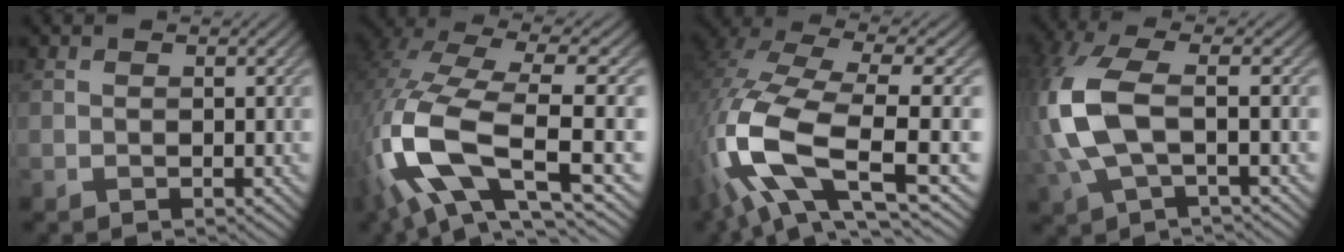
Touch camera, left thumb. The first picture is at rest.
{"total": 16.4, "force": [-3.5, 7.1, 14.4], "torque": [-0.349, -0.026, -0.046]}
{"total": 15.8, "force": [-3.5, 6.8, 13.8], "torque": [-0.334, -0.029, -0.051]}
{"total": 9.8, "force": [0.0, 3.8, 9.0], "torque": [-0.228, 0.004, -0.004]}